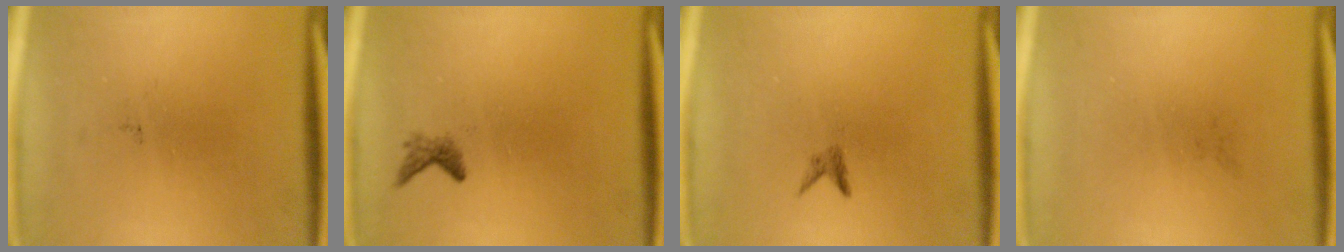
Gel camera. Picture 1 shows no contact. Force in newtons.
{"total": 1.1}
{"total": 0.8}
{"total": 0.0}